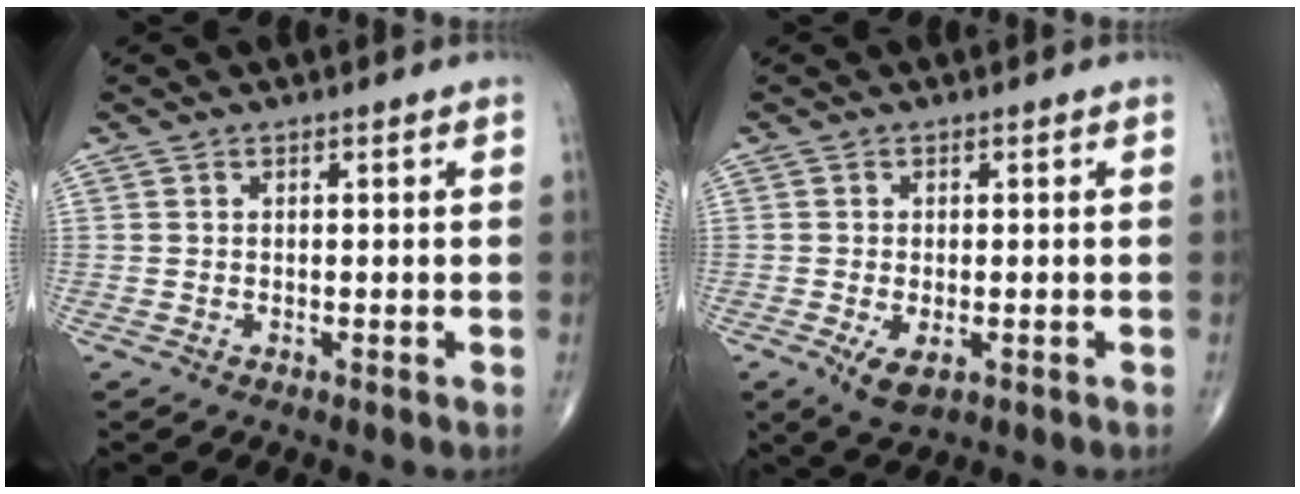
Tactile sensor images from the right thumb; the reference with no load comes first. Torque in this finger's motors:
{"motor_torque": [-0.21, 0.29, 0.32, 0.22, 0.12]}